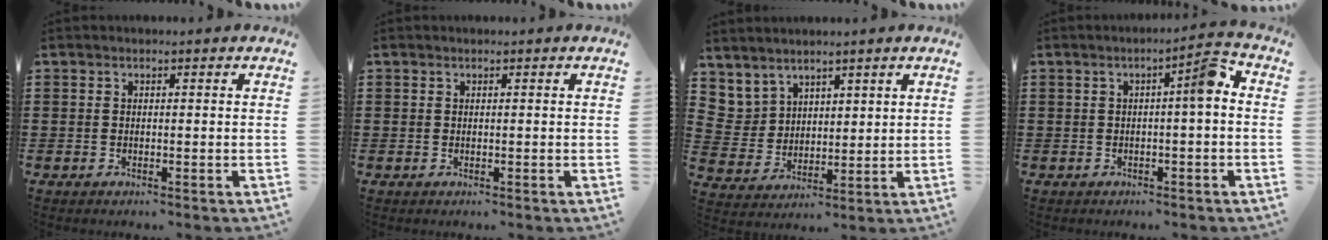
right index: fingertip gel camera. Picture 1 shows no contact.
{"total": 0.0}
{"total": 4.8, "force": [3.8, 3.0, -0.2], "torque": [-0.021, -0.006, 0.073]}
{"total": 4.9, "force": [0.3, 0.5, 4.8], "torque": [-0.067, -0.004, -0.005]}